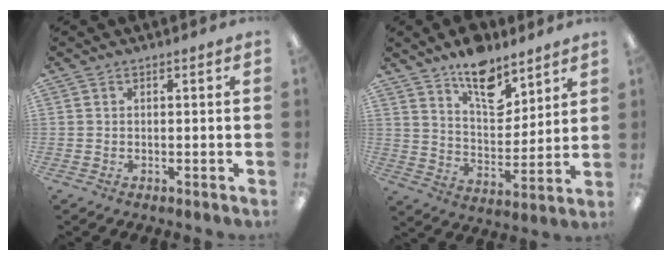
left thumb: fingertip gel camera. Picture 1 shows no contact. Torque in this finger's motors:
{"motor_torque": [1.75, 0.88, 1.46, -1.29, 0.08]}